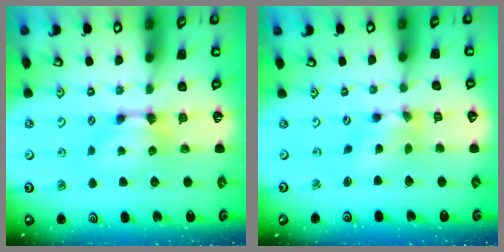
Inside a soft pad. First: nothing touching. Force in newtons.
{"total": 2.6, "press": 2.1, "slide": 1.6}